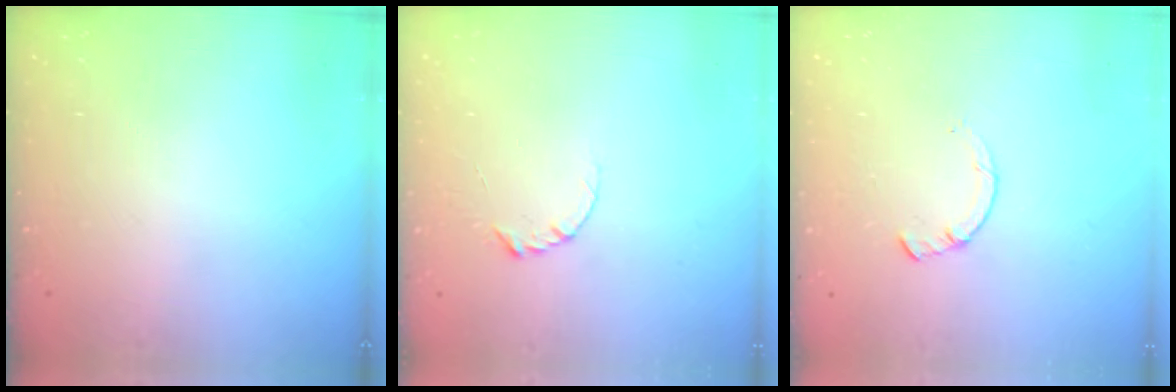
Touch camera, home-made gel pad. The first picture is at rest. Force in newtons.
{"total": 3.2, "press": 3.2, "slide": 0.3}
{"total": 1.4, "press": 1.4, "slide": 0.2}